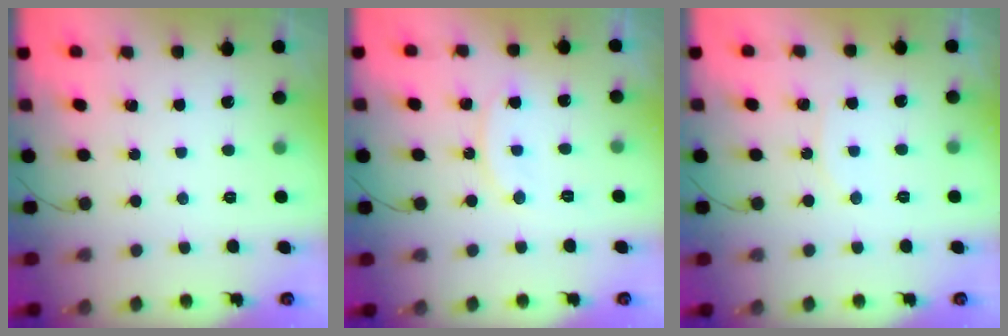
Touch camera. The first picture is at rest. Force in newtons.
{"total": 9.1, "press": 9.1, "slide": 0.1}
{"total": 4.4, "press": 4.4, "slide": 0.5}